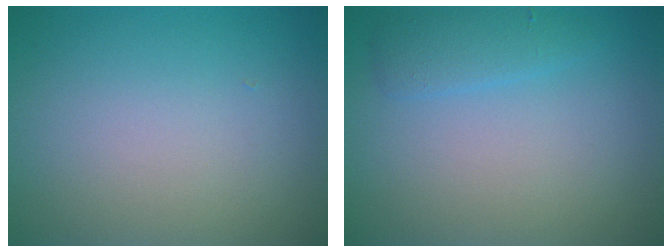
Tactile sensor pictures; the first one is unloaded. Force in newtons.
{"total": 1.8, "press": 1.8, "slide": 0.2}